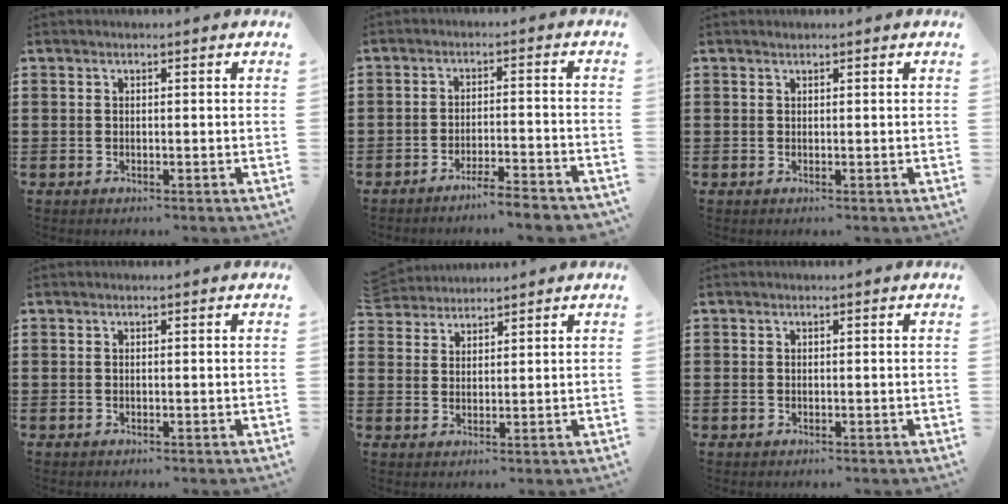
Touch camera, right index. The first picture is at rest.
{"total": 3.9, "force": [-3.6, -0.5, 1.2], "torque": [-0.021, -0.006, -0.073]}
{"total": 0.0}
{"total": 0.0}
{"total": 3.2, "force": [3.1, 0.6, -0.3], "torque": [-0.004, -0.003, 0.061]}
{"total": 0.5, "force": [-0.1, 0.5, 0.2], "torque": [-0.006, 0.004, -0.002]}